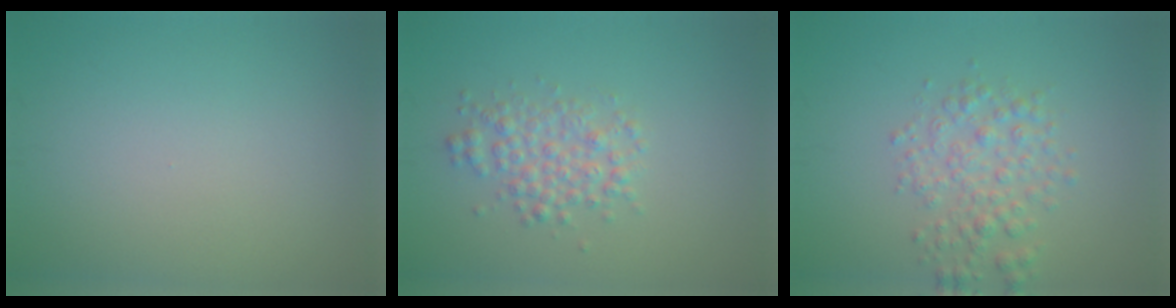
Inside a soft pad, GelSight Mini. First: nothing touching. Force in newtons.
{"total": 3.0, "press": 3.0, "slide": 0.1}
{"total": 3.1, "press": 3.1, "slide": 0.1}